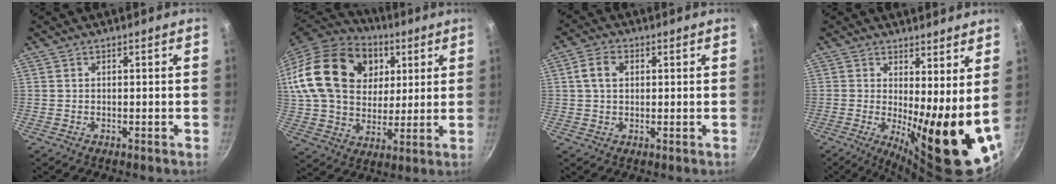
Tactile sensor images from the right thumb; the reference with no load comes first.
{"total": 30.2, "force": [10.1, 21.9, 18.2], "torque": [-0.354, 0.007, 0.180]}
{"total": 4.4, "force": [1.0, 3.2, 2.9], "torque": [-0.049, 0.008, 0.014]}
{"total": 15.5, "force": [0.9, 4.4, 14.8], "torque": [-0.183, -0.028, 0.019]}